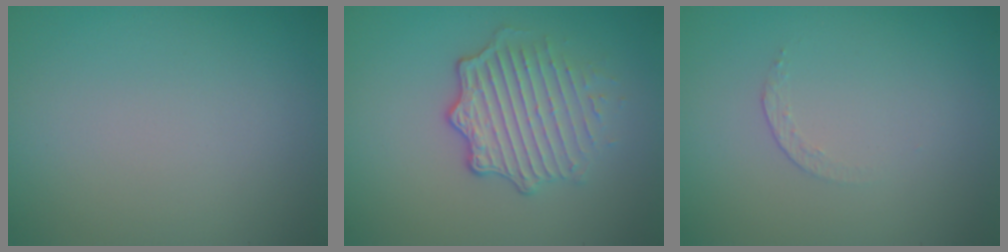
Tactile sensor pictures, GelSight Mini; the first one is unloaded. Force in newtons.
{"total": 4.5, "press": 3.2, "slide": 3.2}
{"total": 0.7, "press": 0.4, "slide": 0.6}